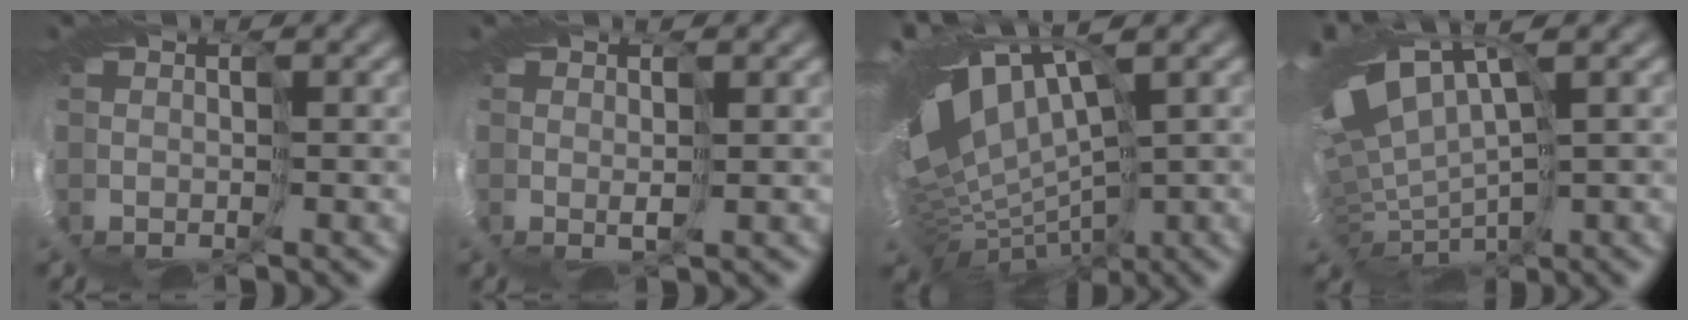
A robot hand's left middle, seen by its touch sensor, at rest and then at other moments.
{"total": 1.3, "force": [0.8, -1.0, -0.3], "torque": [-0.001, 0.003, 0.009]}
{"total": 10.7, "force": [2.7, 4.8, 9.2], "torque": [-0.178, -0.002, 0.087]}
{"total": 7.8, "force": [2.9, 2.8, 6.7], "torque": [-0.156, 0.008, 0.078]}